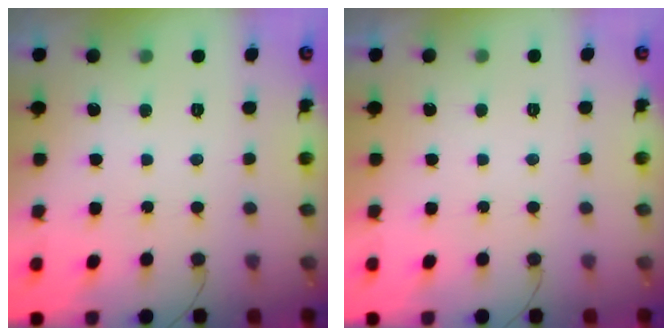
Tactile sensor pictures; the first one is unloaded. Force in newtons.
{"total": 2.4, "press": 2.3, "slide": 0.4}